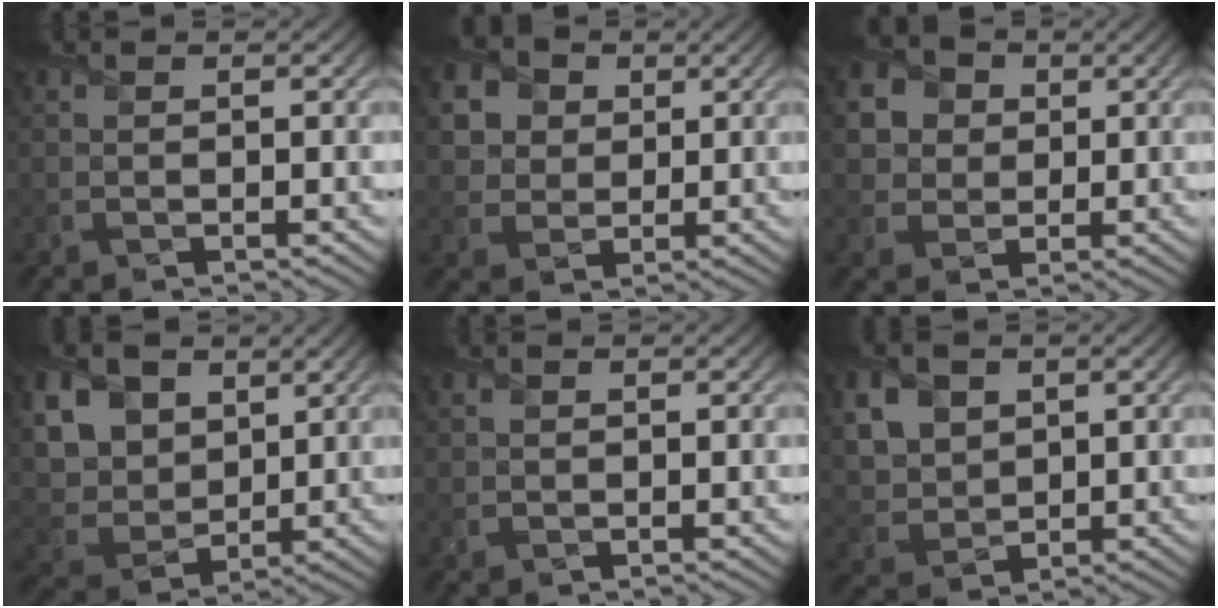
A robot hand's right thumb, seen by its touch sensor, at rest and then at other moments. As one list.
[{"total": 8.3, "force": [3.3, 6.7, 3.7], "torque": [-0.135, 0.016, 0.058]}, {"total": 7.5, "force": [2.5, 6.3, 3.3], "torque": [-0.115, 0.016, 0.034]}, {"total": 11.4, "force": [4.5, 8.3, 6.5], "torque": [-0.193, 0.006, 0.094]}, {"total": 0.9, "force": [0.4, 0.7, 0.3], "torque": [-0.009, -0.002, 0.008]}, {"total": 7.1, "force": [2.6, 5.2, 4.1], "torque": [-0.122, 0.003, 0.049]}]